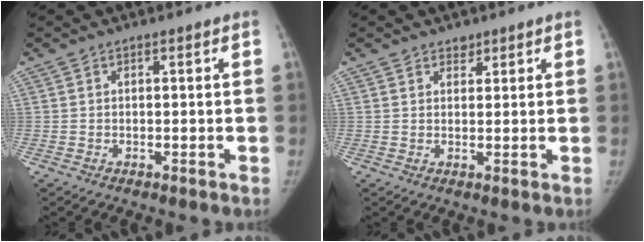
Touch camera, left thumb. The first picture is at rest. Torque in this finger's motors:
{"motor_torque": [0.24, -0.31, 0.60, -0.34, 0.02]}